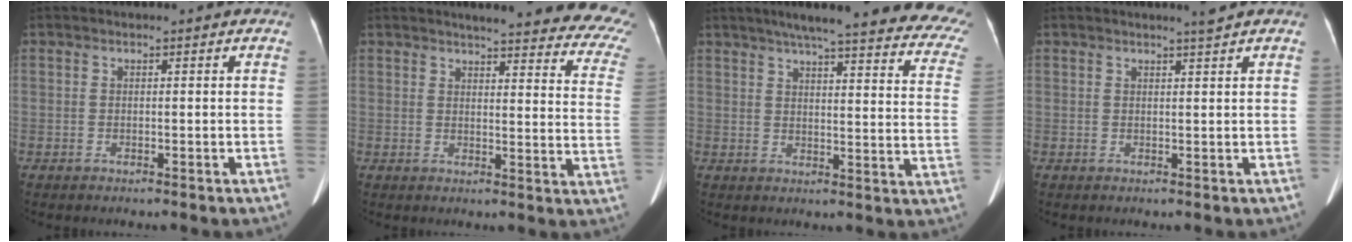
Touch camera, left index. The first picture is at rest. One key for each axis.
{"total": 19.8, "fx": 17.0, "fy": 3.0, "fz": 9.6, "tx": -0.097, "ty": -0.045, "tz": 0.169}
{"total": 25.8, "fx": 21.0, "fy": 3.2, "fz": 14.8, "tx": -0.168, "ty": -0.019, "tz": 0.236}
{"total": 1.4, "fx": 1.1, "fy": -0.7, "fz": 0.5, "tx": -0.017, "ty": -0.011, "tz": 0.023}